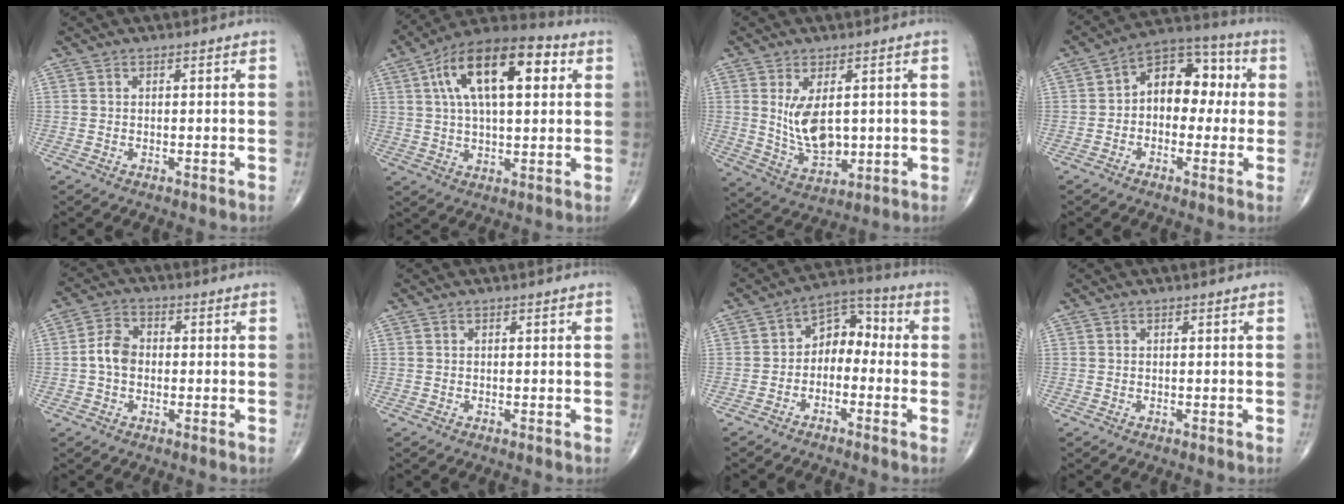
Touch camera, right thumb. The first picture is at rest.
{"total": 19.2, "force": [5.6, 8.6, 16.2], "torque": [-0.255, 0.018, 0.083]}
{"total": 9.2, "force": [1.4, 5.1, 7.6], "torque": [-0.125, -0.022, 0.044]}
{"total": 12.2, "force": [0.8, 8.2, 9.0], "torque": [-0.091, 0.038, -0.004]}
{"total": 5.3, "force": [-0.6, 3.9, 3.5], "torque": [-0.058, 0.018, -0.019]}
{"total": 0.0}
{"total": 7.7, "force": [-1.5, 5.4, 5.3], "torque": [-0.053, 0.046, -0.043]}
{"total": 0.0}